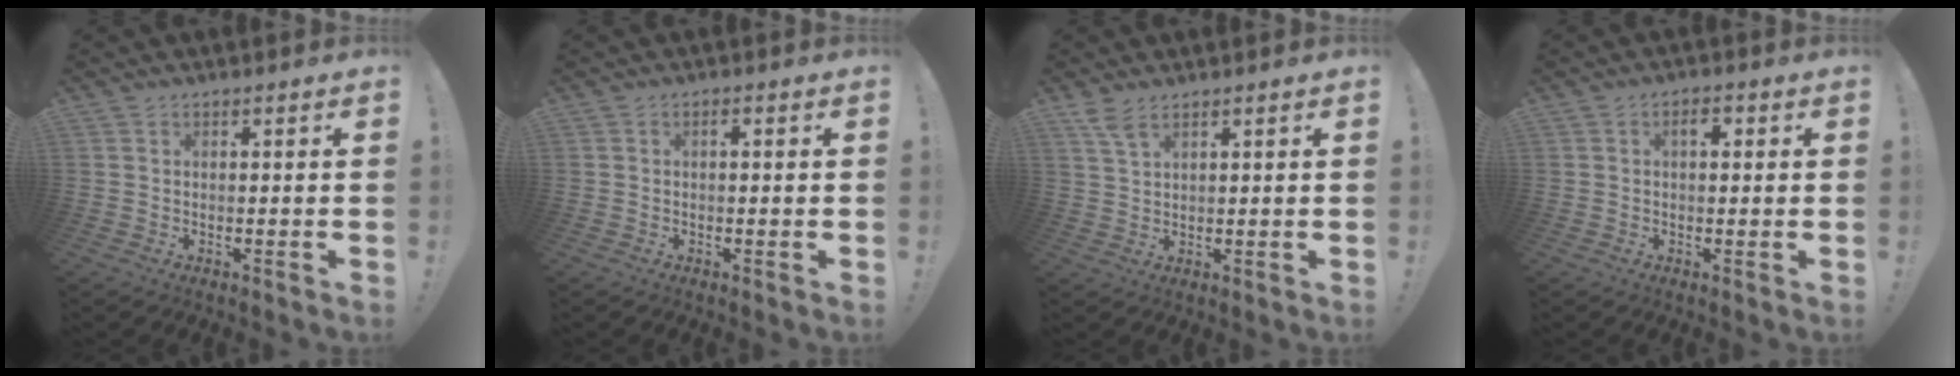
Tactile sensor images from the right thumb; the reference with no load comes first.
{"total": 0.9, "force": [0.1, 0.1, 0.9], "torque": [-0.010, 0.001, -0.002]}
{"total": 4.7, "force": [3.4, 1.3, 2.9], "torque": [-0.056, -0.016, 0.063]}
{"total": 3.0, "force": [0.9, 1.4, 2.5], "torque": [-0.029, 0.001, 0.008]}